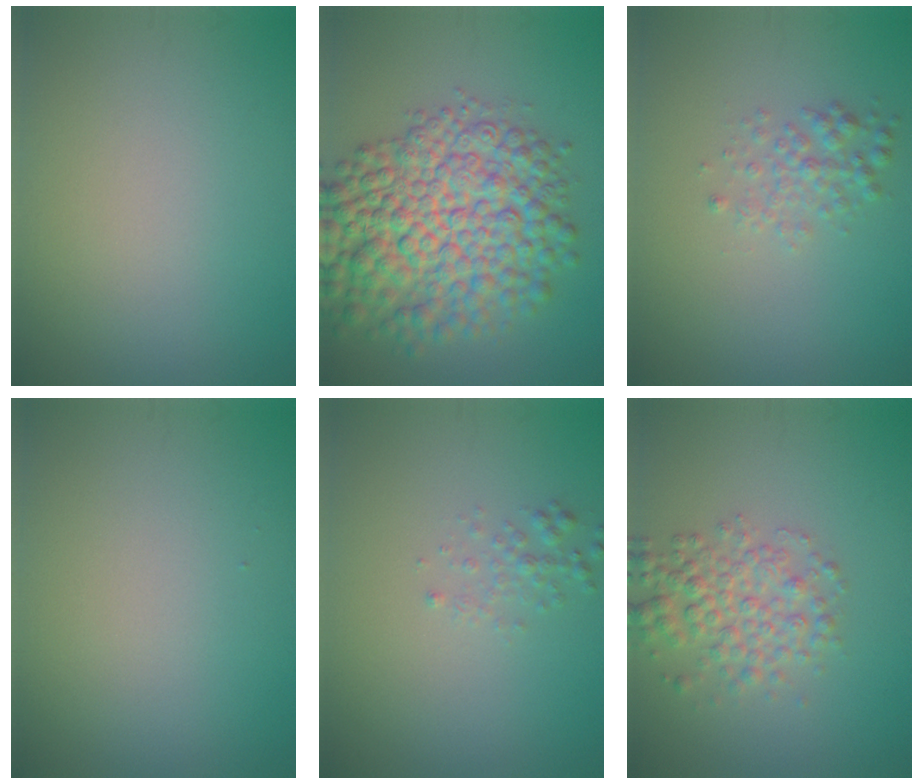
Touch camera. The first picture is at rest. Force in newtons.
{"total": 10.9, "press": 10.9, "slide": 0.2}
{"total": 1.9, "press": 1.9, "slide": 0.0}
{"total": 0.0}
{"total": 1.2, "press": 1.2, "slide": 0.0}
{"total": 3.7, "press": 3.7, "slide": 0.1}